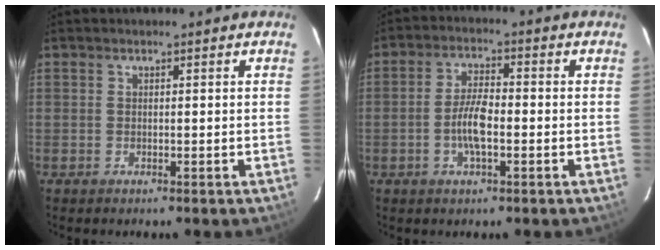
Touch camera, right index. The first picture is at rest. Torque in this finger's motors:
{"motor_torque": [0.97, -0.45, 0.19, 0.07]}